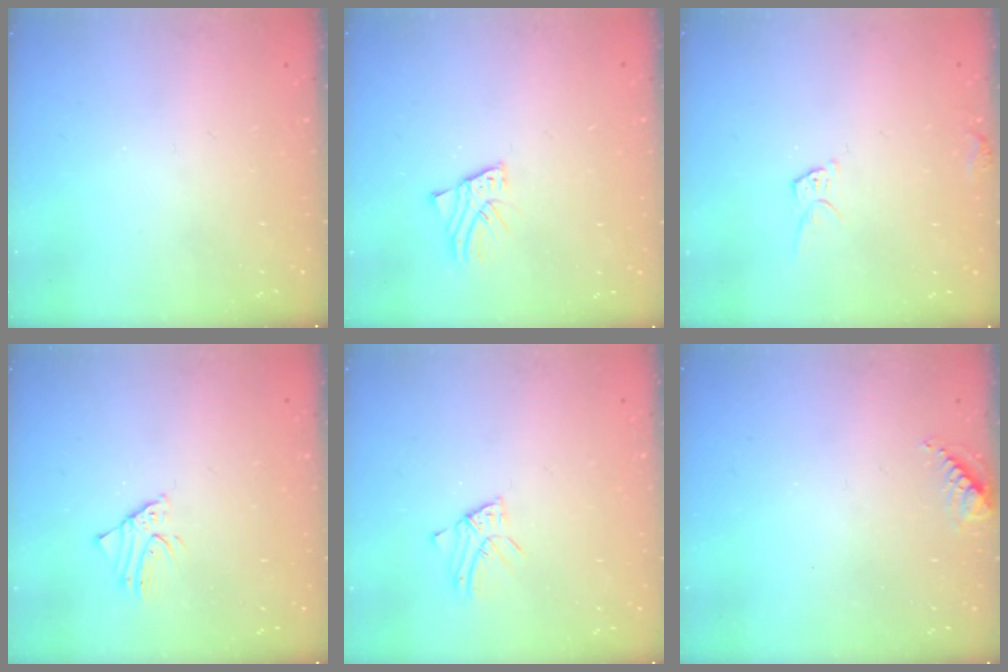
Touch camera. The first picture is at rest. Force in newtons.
{"total": 1.9, "press": 1.9, "slide": 0.1}
{"total": 5.9, "press": 5.9, "slide": 0.4}
{"total": 1.7, "press": 1.7, "slide": 0.1}
{"total": 3.0, "press": 3.0, "slide": 0.2}
{"total": 5.7, "press": 5.7, "slide": 0.7}